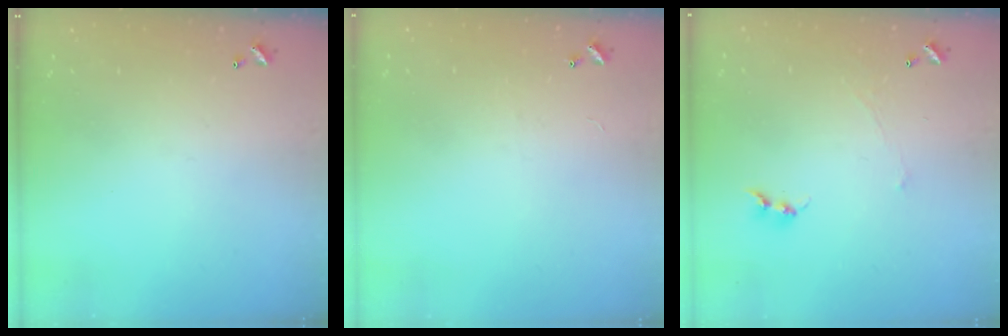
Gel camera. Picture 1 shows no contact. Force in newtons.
{"total": 2.4, "press": 2.4, "slide": 0.3}
{"total": 1.0, "press": 0.8, "slide": 0.6}